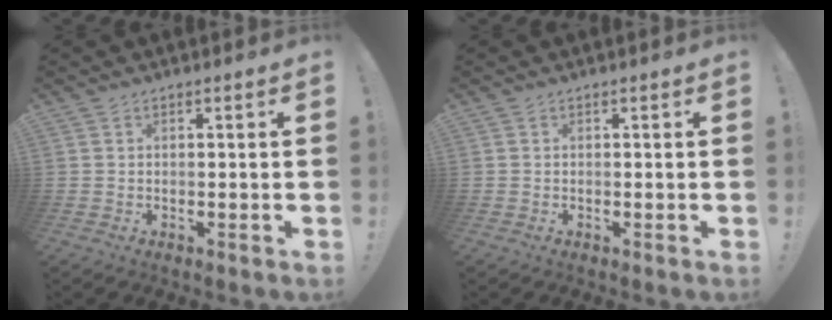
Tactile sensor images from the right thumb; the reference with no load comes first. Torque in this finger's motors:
{"motor_torque": [0.22, -0.10, 0.20, -0.09, -0.10]}